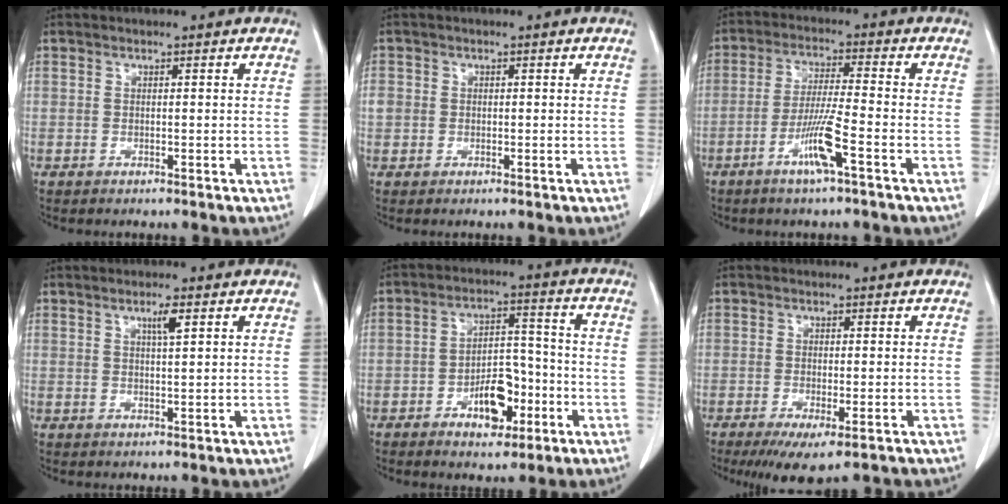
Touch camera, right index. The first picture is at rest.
{"total": 2.5, "force": [0.1, 2.4, 0.9], "torque": [-0.018, 0.010, 0.006]}
{"total": 7.2, "force": [-3.4, -0.4, 6.3], "torque": [-0.125, -0.009, -0.069]}
{"total": 2.5, "force": [1.3, 0.1, 2.2], "torque": [-0.038, -0.001, 0.021]}
{"total": 8.3, "force": [-3.7, 4.1, 6.2], "torque": [-0.099, 0.018, -0.055]}
{"total": 6.6, "force": [-4.5, 1.6, 4.5], "torque": [-0.056, -0.015, -0.068]}